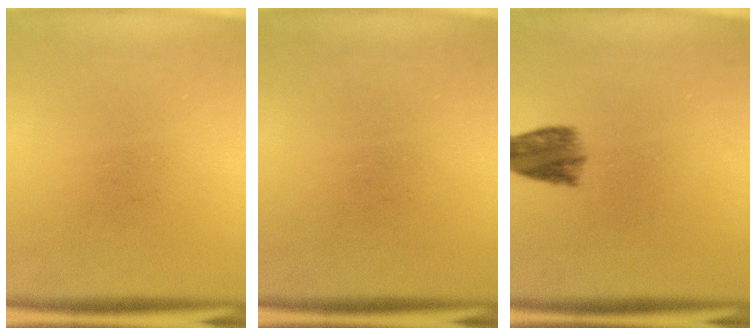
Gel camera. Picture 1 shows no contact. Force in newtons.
{"total": 0.0}
{"total": 5.2}